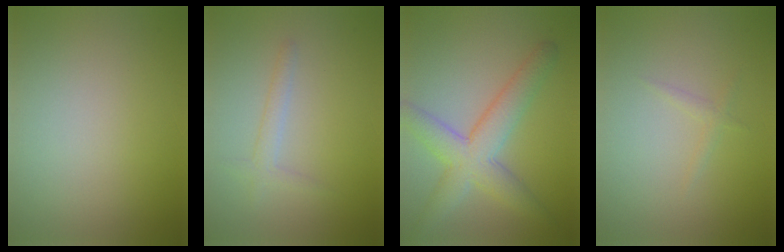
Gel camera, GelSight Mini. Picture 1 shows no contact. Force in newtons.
{"total": 1.5, "press": 1.5, "slide": 0.1}
{"total": 5.7, "press": 5.7, "slide": 0.1}
{"total": 0.8, "press": 0.8, "slide": 0.0}